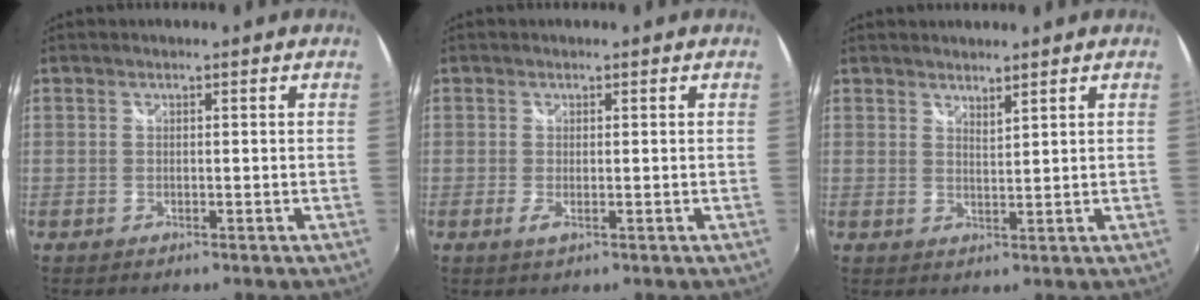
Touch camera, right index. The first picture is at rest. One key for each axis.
{"total": 1.3, "fx": -0.3, "fy": 0.1, "fz": 1.2, "tx": -0.024, "ty": -0.006, "tz": -0.006}
{"total": 2.1, "fx": 2.0, "fy": 0.2, "fz": 0.8, "tx": -0.012, "ty": 0.000, "tz": 0.033}